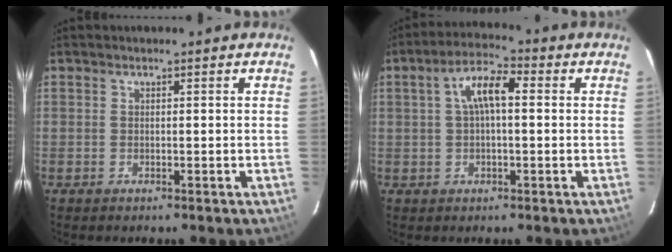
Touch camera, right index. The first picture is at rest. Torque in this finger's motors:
{"motor_torque": [0.54, 0.09, 0.53, 0.11]}